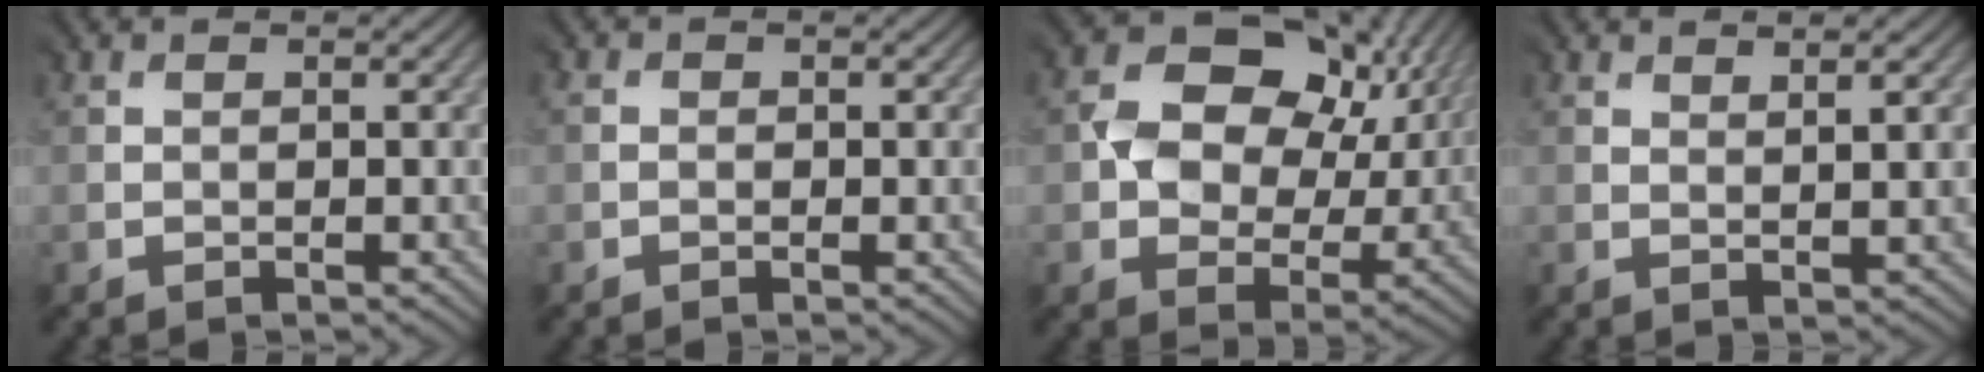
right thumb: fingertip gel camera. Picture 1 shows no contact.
{"total": 0.5, "force": [-0.4, 0.2, -0.1], "torque": [-0.002, 0.000, -0.008]}
{"total": 12.3, "force": [2.9, 8.9, 7.9], "torque": [-0.140, 0.003, 0.050]}
{"total": 1.9, "force": [1.7, 0.0, 0.9], "torque": [-0.023, -0.004, 0.038]}